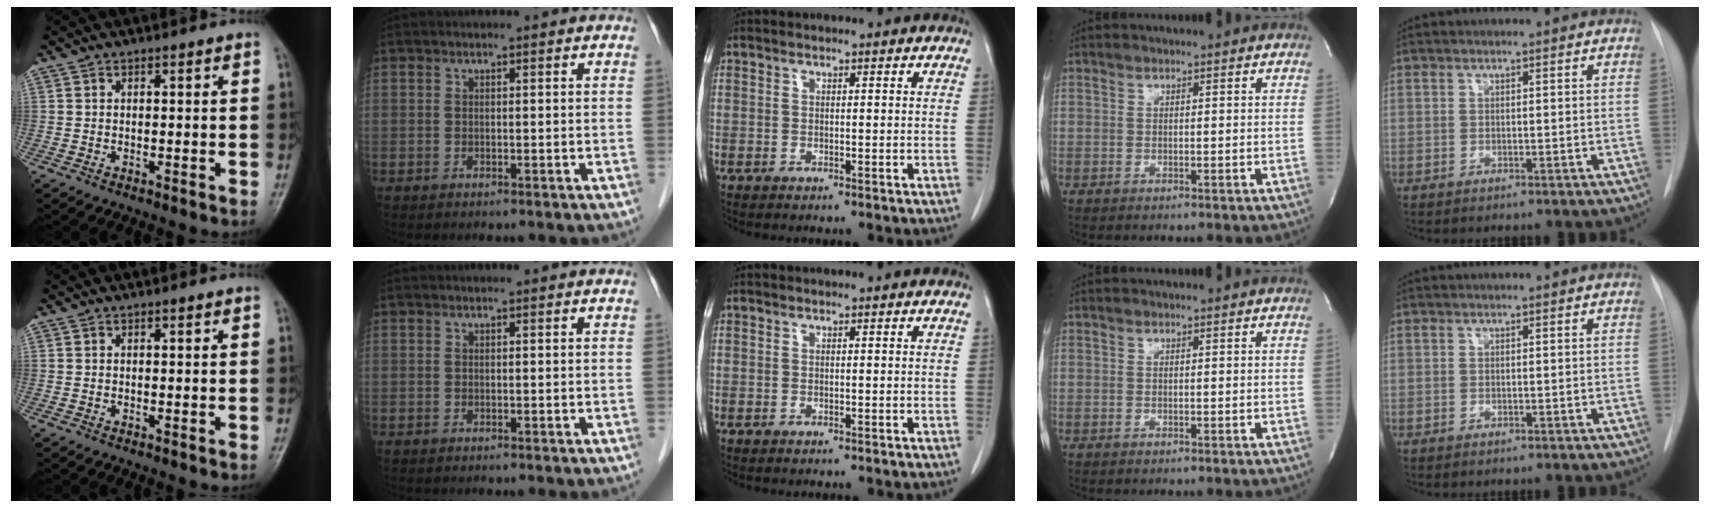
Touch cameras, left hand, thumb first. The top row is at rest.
{}